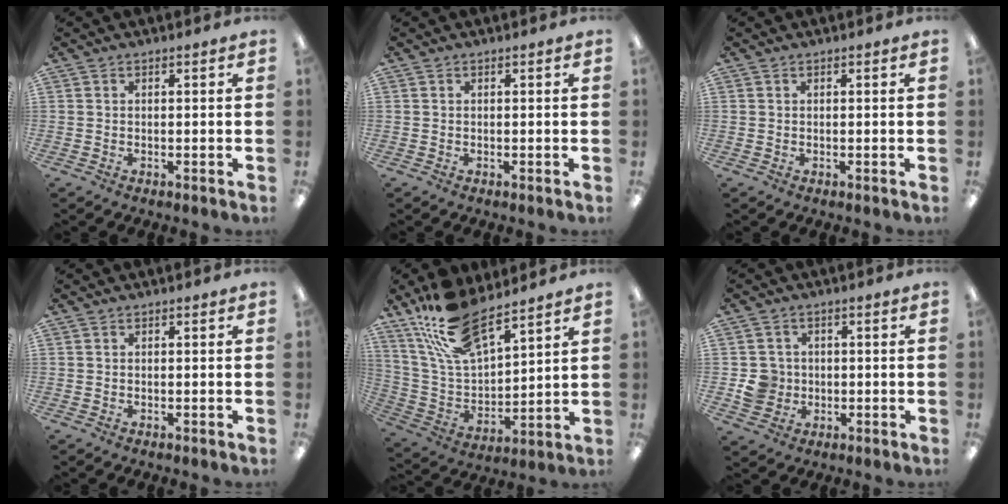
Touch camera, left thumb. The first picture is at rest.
{"total": 0.0}
{"total": 0.0}
{"total": 0.0}
{"total": 17.7, "force": [13.3, 7.0, 9.3], "torque": [-0.203, -0.062, 0.245]}
{"total": 5.5, "force": [-0.5, 5.3, 1.3], "torque": [-0.028, 0.012, -0.007]}